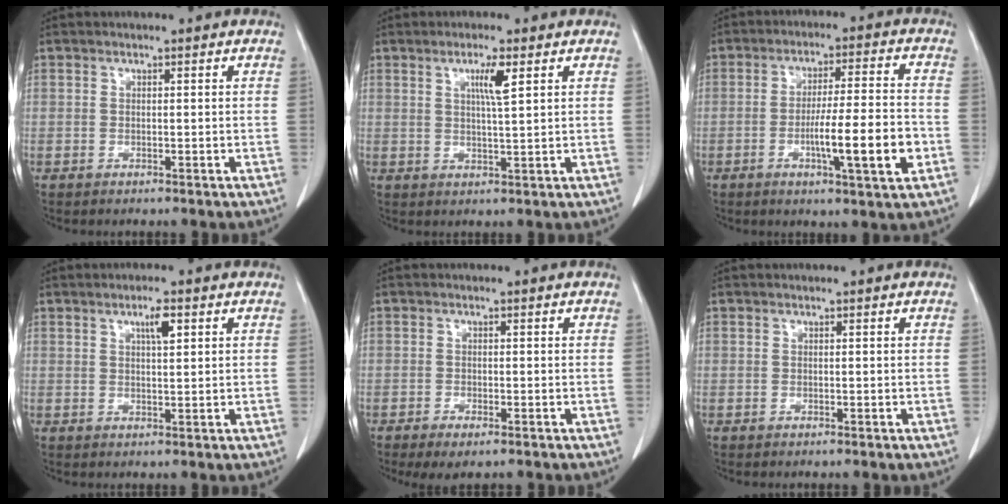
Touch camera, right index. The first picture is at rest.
{"total": 3.9, "force": [1.7, -0.2, 3.5], "torque": [-0.063, -0.004, 0.029]}
{"total": 10.9, "force": [-3.4, 0.4, 10.4], "torque": [-0.169, -0.003, -0.054]}
{"total": 2.9, "force": [1.3, 0.5, 2.5], "torque": [-0.043, 0.001, 0.022]}
{"total": 3.4, "force": [-2.3, 1.0, 2.3], "torque": [-0.037, -0.007, -0.032]}
{"total": 0.0}